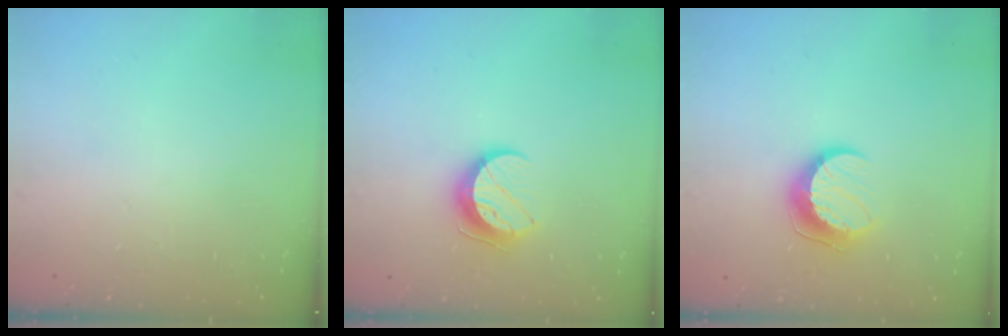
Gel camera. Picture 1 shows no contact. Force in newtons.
{"total": 10.1, "press": 10.1, "slide": 0.8}
{"total": 10.3, "press": 10.3, "slide": 0.3}